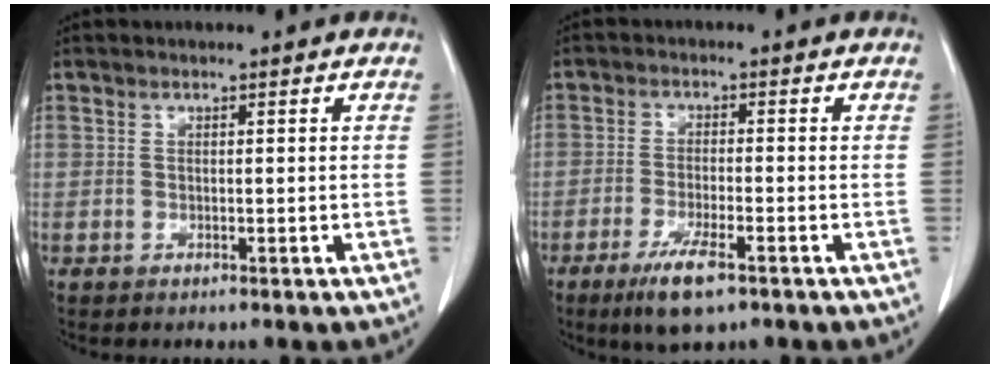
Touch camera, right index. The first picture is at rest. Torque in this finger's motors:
{"motor_torque": [0.76, -0.71, 0.36, 0.10]}